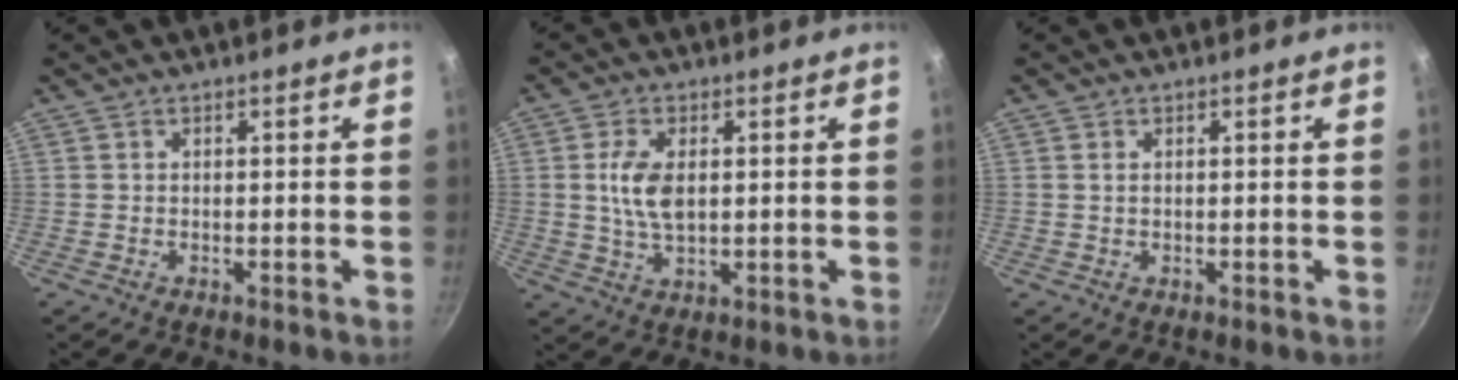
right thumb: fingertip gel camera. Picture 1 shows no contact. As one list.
[{"total": 7.2, "force": [1.0, 3.9, 6.0], "torque": [-0.116, -0.003, 0.018]}, {"total": 0.8, "force": [0.2, 0.4, 0.7], "torque": [-0.012, 0.001, 0.003]}]